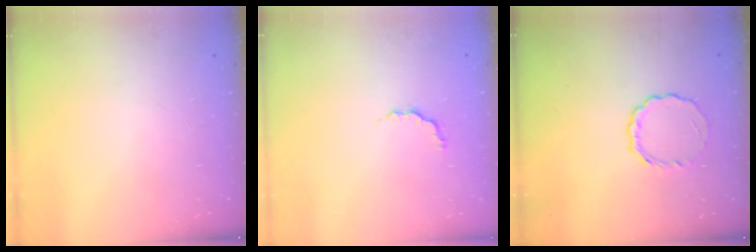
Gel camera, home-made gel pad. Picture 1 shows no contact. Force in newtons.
{"total": 3.1, "press": 3.0, "slide": 0.6}
{"total": 3.4, "press": 3.3, "slide": 0.5}